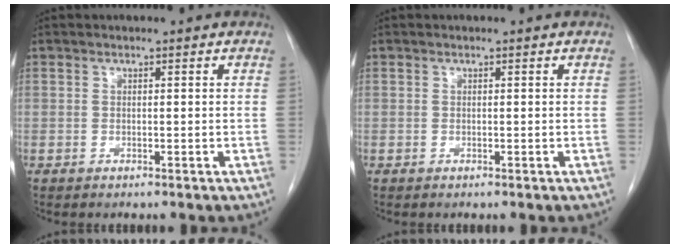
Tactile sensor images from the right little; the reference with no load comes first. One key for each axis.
{"total": 0.0}